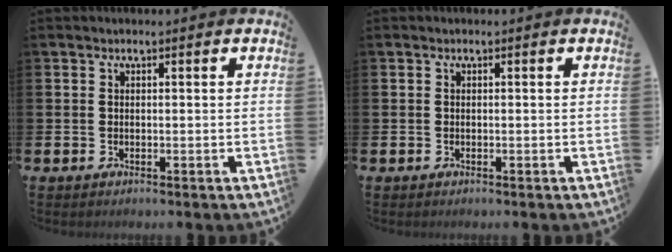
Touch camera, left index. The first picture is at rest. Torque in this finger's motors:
{"motor_torque": [0.00, 0.00, 0.00, 0.02]}